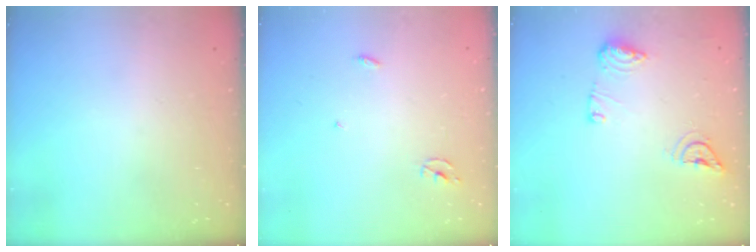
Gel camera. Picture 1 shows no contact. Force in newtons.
{"total": 2.3, "press": 2.3, "slide": 0.2}
{"total": 9.7, "press": 9.7, "slide": 0.3}